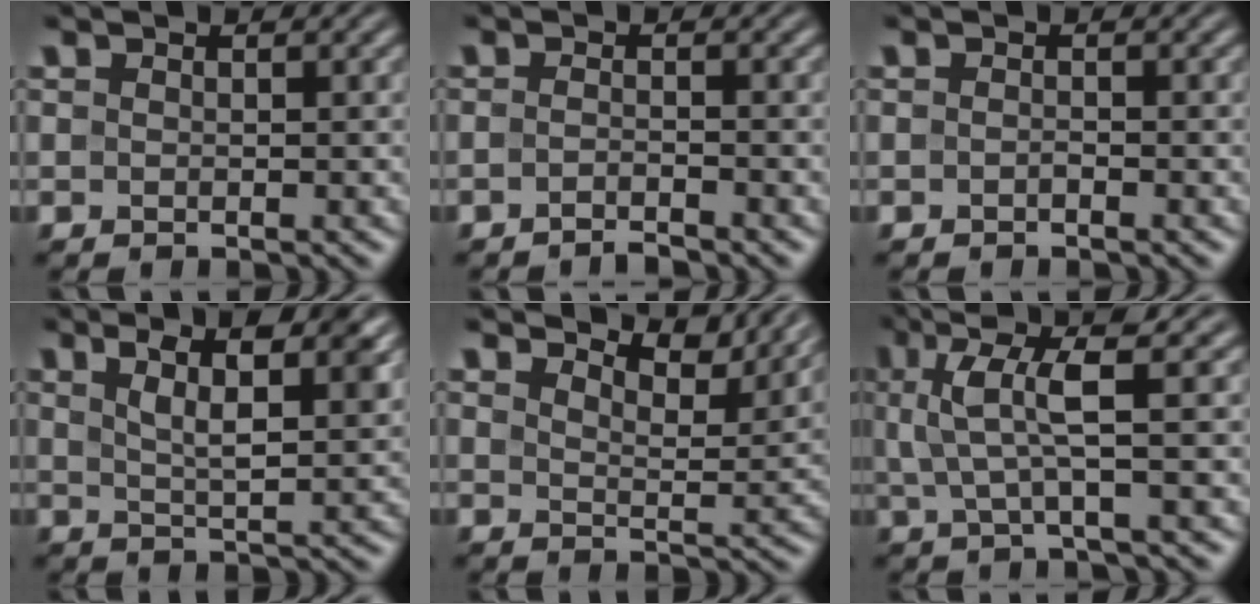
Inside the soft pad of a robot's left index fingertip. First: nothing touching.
{"total": 1.6, "force": [-1.2, 0.3, 1.0], "torque": [-0.012, -0.002, -0.030]}
{"total": 0.5, "force": [-0.4, 0.1, 0.4], "torque": [-0.008, 0.001, -0.006]}
{"total": 6.3, "force": [3.2, 1.9, 5.1], "torque": [-0.072, 0.012, 0.045]}
{"total": 6.8, "force": [6.2, 1.3, 2.5], "torque": [-0.043, 0.005, 0.073]}
{"total": 5.4, "force": [1.5, 0.8, 5.1], "torque": [-0.100, 0.011, 0.026]}